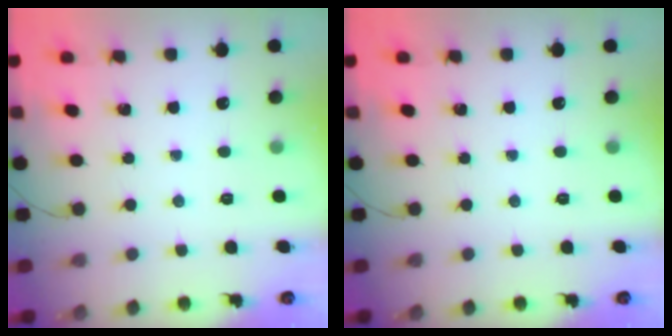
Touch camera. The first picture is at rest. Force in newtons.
{"total": 0.0}